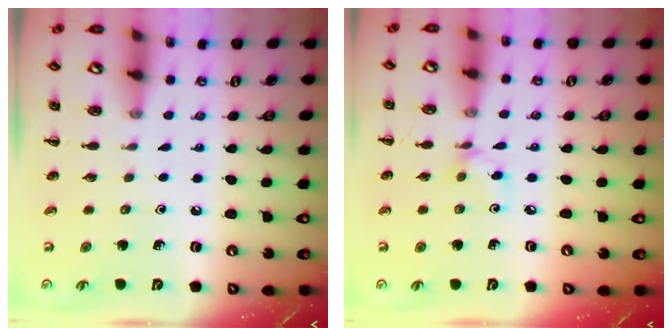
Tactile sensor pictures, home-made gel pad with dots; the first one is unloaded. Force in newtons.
{"total": 3.8, "press": 3.6, "slide": 1.1}